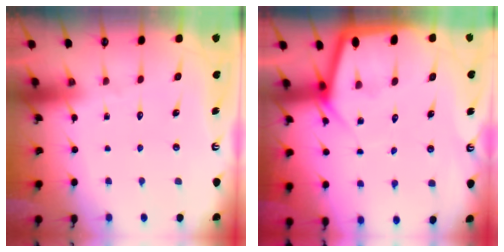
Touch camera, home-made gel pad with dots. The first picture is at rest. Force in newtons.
{"total": 5.2, "press": 5.2, "slide": 0.4}